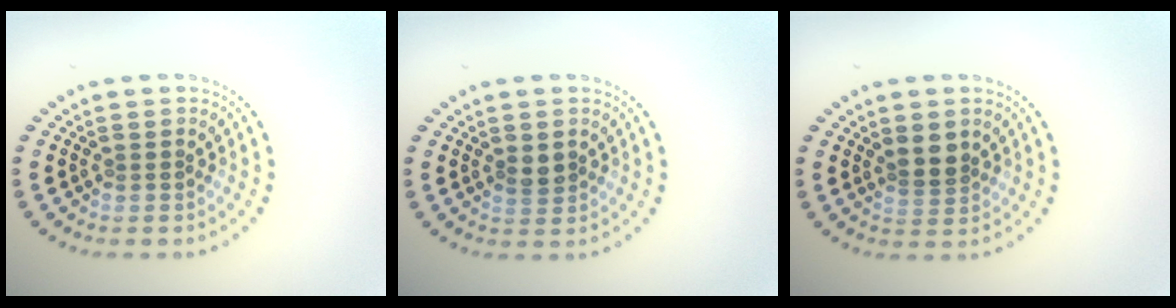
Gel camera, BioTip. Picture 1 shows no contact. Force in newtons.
{"total": 1.2, "press": 1.2, "slide": 0.3}
{"total": 2.2, "press": 1.8, "slide": 1.2}